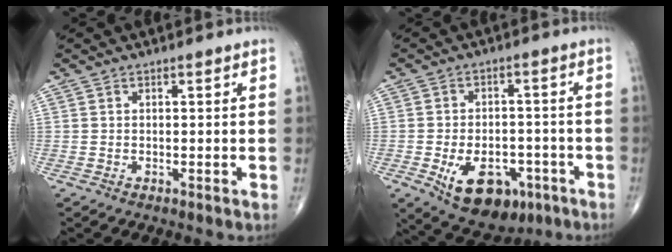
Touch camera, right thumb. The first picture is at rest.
{"total": 13.1, "force": [-5.5, 8.0, 8.8], "torque": [-0.113, 0.019, -0.072]}